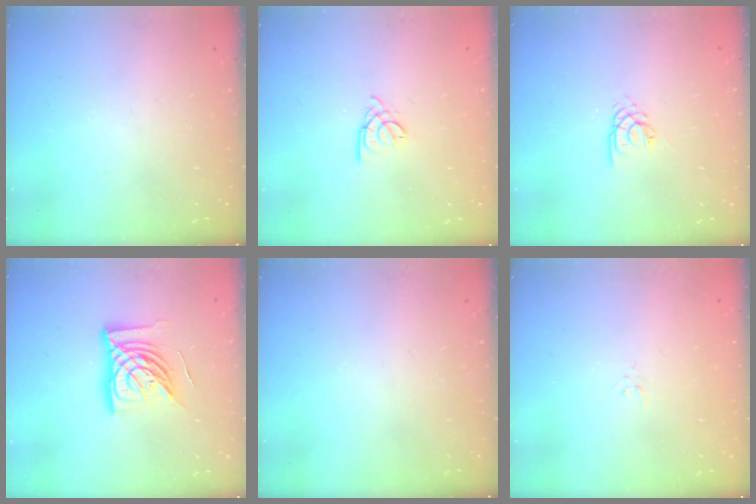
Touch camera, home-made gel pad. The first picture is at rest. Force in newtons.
{"total": 2.8, "press": 2.7, "slide": 0.5}
{"total": 2.1, "press": 2.1, "slide": 0.2}
{"total": 13.8, "press": 13.7, "slide": 1.5}
{"total": 0.0}
{"total": 2.3, "press": 2.3, "slide": 0.3}